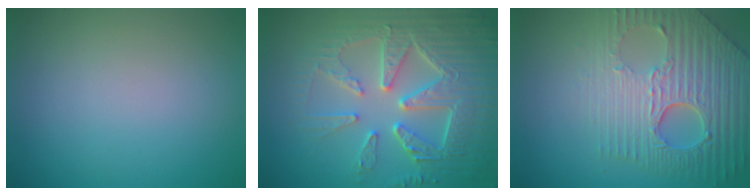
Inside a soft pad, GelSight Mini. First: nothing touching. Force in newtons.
{"total": 8.0, "press": 6.3, "slide": 4.9}
{"total": 9.0, "press": 6.1, "slide": 6.6}